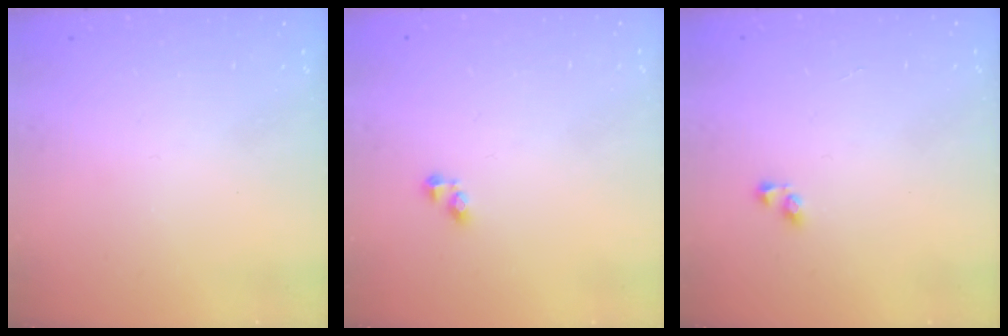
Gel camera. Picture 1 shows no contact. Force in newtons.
{"total": 2.7, "press": 2.7, "slide": 0.4}
{"total": 2.9, "press": 2.9, "slide": 0.2}